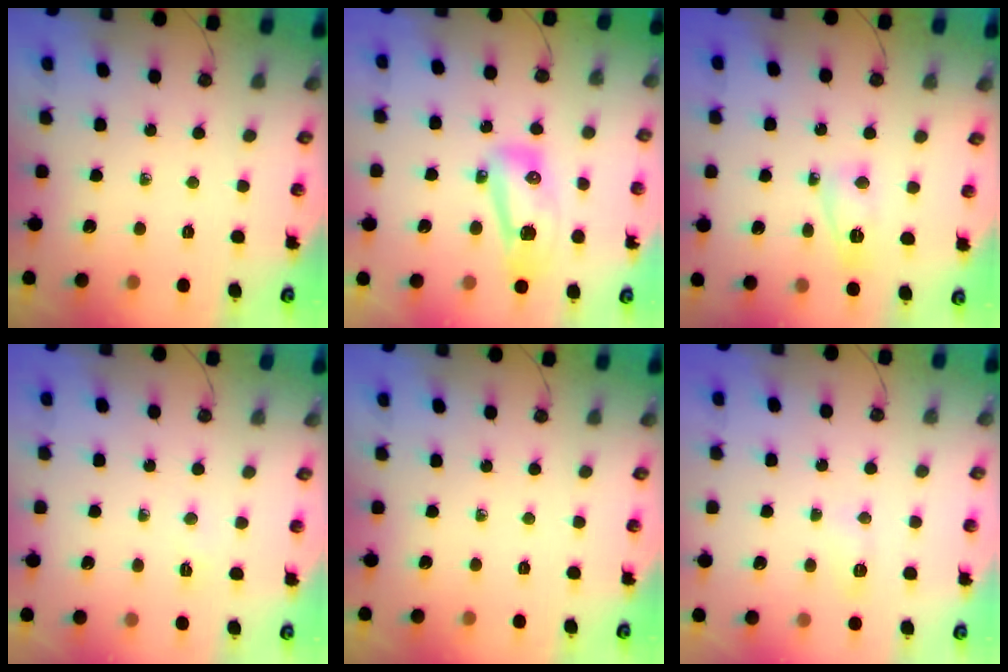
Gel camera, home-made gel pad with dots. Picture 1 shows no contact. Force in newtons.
{"total": 12.2, "press": 12.1, "slide": 1.5}
{"total": 6.2, "press": 6.1, "slide": 0.6}
{"total": 1.8, "press": 1.6, "slide": 0.6}
{"total": 0.0}
{"total": 6.5, "press": 6.5, "slide": 0.7}